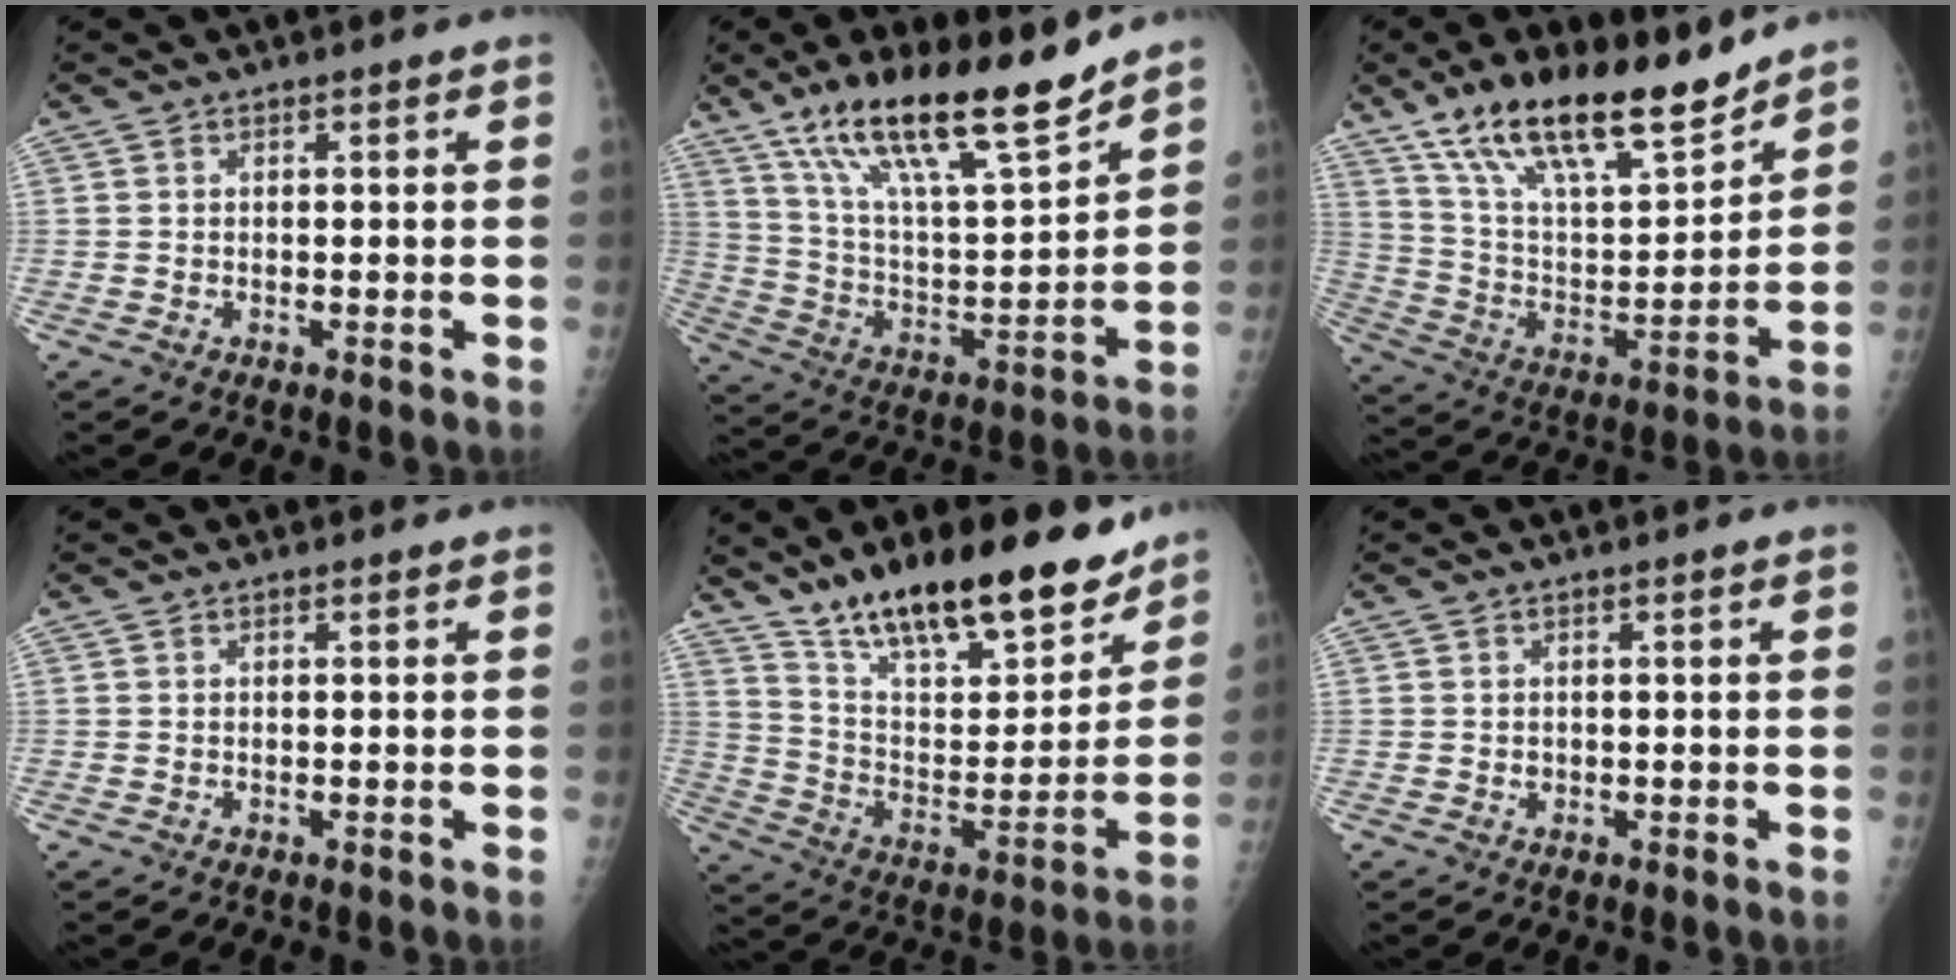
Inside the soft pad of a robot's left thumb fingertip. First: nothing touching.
{"total": 21.9, "force": [15.9, 4.9, 14.2], "torque": [-0.215, -0.072, 0.284]}
{"total": 22.3, "force": [16.6, 6.9, 13.2], "torque": [-0.187, -0.071, 0.295]}
{"total": 0.0}
{"total": 24.5, "force": [18.4, 8.2, 13.9], "torque": [-0.177, -0.086, 0.304]}
{"total": 0.6, "force": [-0.1, 0.6, 0.2], "torque": [0.004, 0.002, 0.000]}